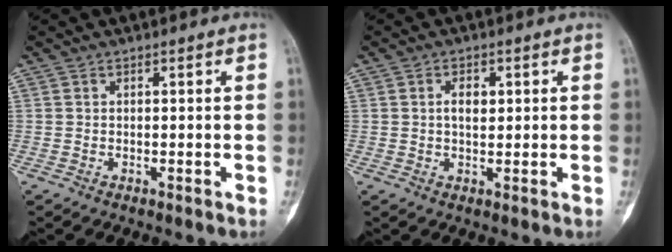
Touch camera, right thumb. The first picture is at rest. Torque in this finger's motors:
{"motor_torque": [0.40, 0.50, 0.05, 0.10, 0.03]}